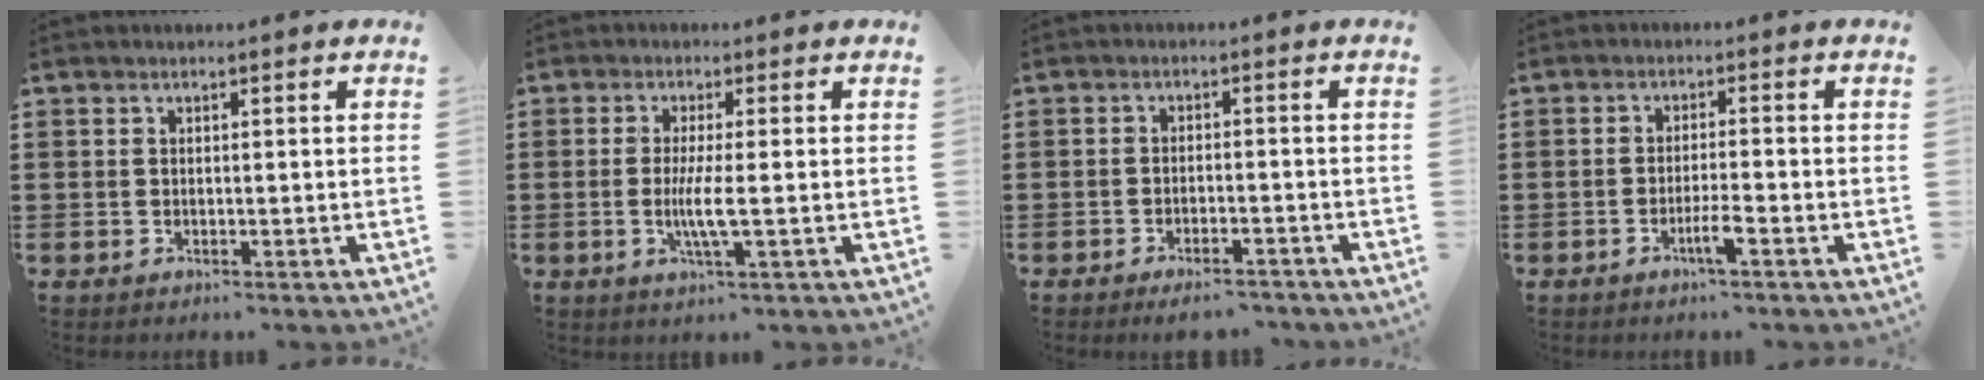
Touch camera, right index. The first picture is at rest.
{"total": 4.7, "force": [-0.7, 0.1, 4.6], "torque": [-0.088, -0.010, -0.016]}
{"total": 2.9, "force": [-2.7, 0.2, 1.1], "torque": [-0.020, 0.001, -0.052]}
{"total": 3.2, "force": [-1.8, 0.1, 2.7], "torque": [-0.053, -0.004, -0.035]}